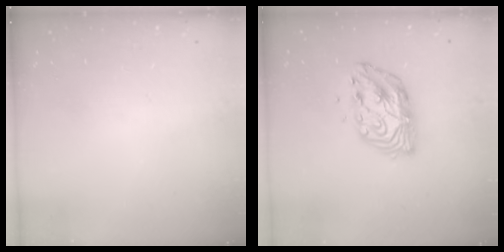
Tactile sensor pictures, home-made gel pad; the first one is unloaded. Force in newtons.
{"total": 11.3, "press": 11.3, "slide": 0.7}